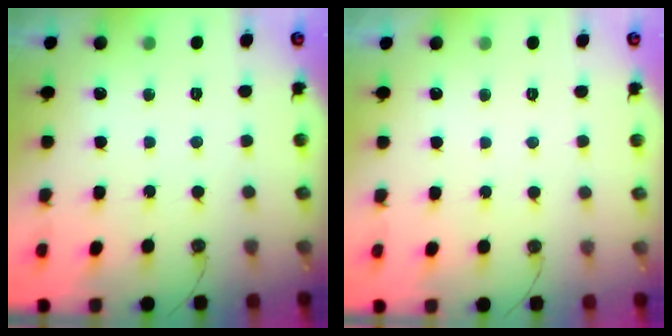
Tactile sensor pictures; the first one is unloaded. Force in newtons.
{"total": 0.0}